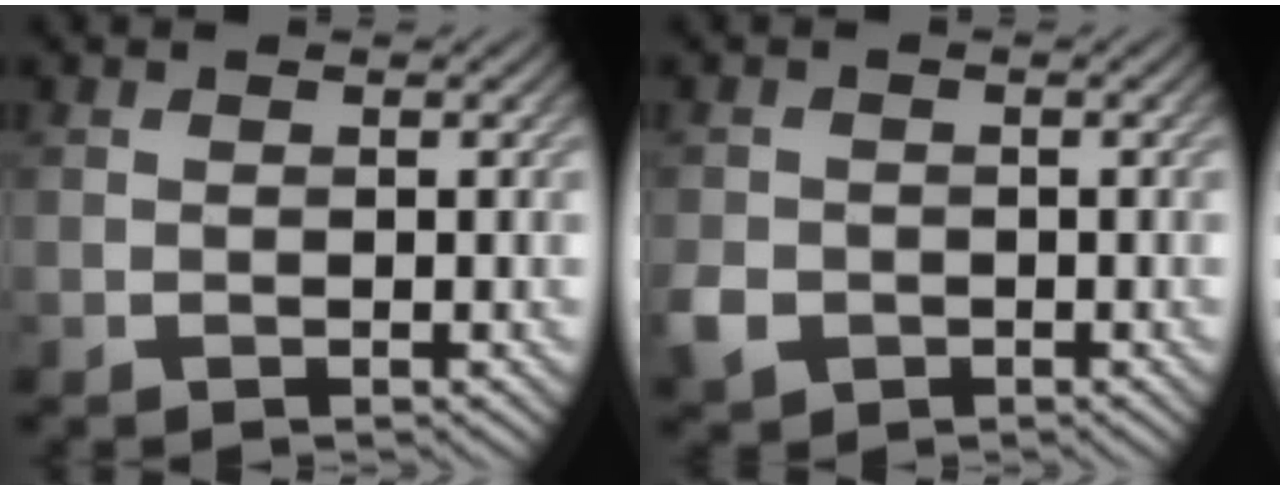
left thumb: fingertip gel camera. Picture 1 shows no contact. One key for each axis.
{"total": 3.4, "fx": -1.5, "fy": 2.6, "fz": 1.4, "tx": -0.037, "ty": -0.009, "tz": -0.036}